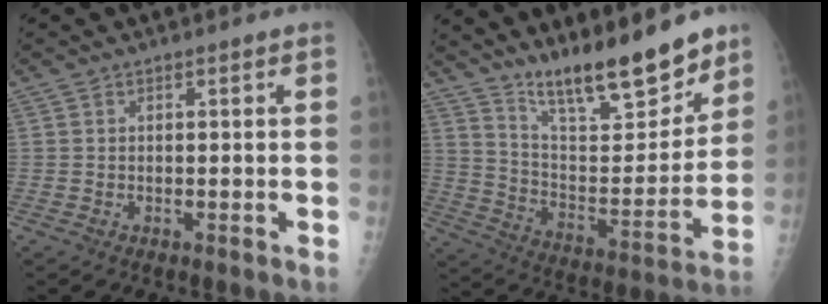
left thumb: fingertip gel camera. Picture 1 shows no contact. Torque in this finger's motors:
{"motor_torque": [0.44, 0.22, -0.16, -0.61, 0.15]}